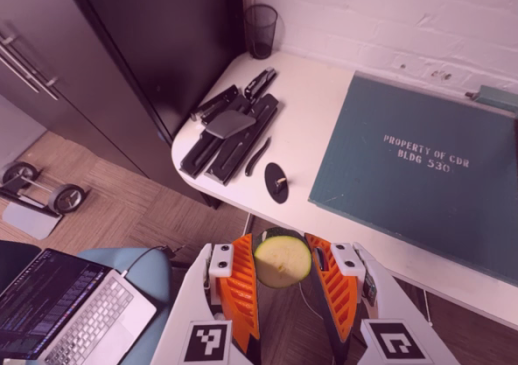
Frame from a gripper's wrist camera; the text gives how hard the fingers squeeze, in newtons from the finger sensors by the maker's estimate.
{"total": 9.6, "left": 9.1, "right": 10.1}